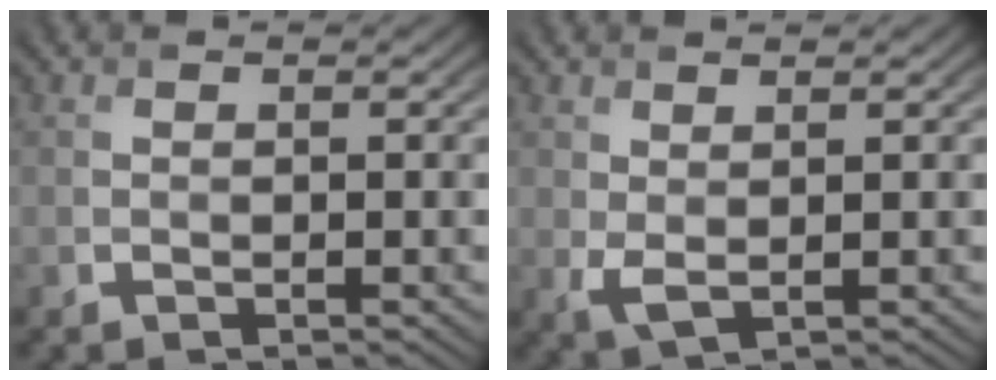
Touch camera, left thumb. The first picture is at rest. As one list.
[{"total": 2.1, "force": [0.8, 0.9, 1.7], "torque": [-0.046, -0.004, 0.019]}]